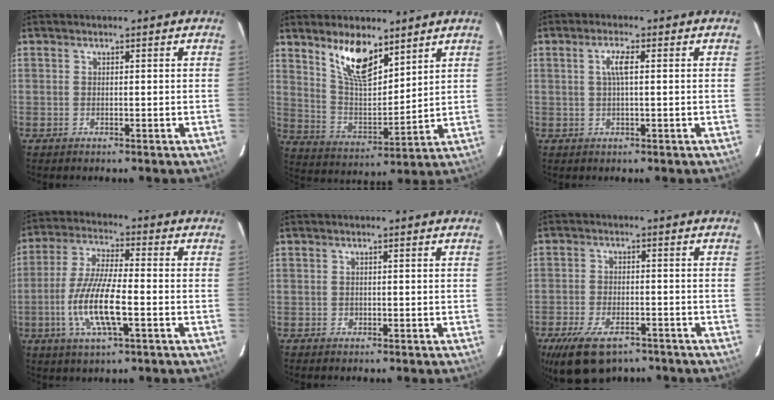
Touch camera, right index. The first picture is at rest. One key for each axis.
{"total": 11.9, "fx": 8.1, "fy": 4.5, "fz": 7.5, "tx": -0.134, "ty": -0.003, "tz": 0.160}
{"total": 2.9, "fx": 0.5, "fy": 0.3, "fz": 2.8, "tx": -0.057, "ty": 0.004, "tz": 0.009}
{"total": 12.7, "fx": -3.6, "fy": 2.9, "fz": 11.8, "tx": -0.242, "ty": -0.007, "tz": -0.071}
{"total": 0.7, "fx": -0.2, "fy": 0.7, "fz": 0.1, "tx": 0.002, "ty": 0.000, "tz": -0.001}
{"total": 12.6, "fx": -8.5, "fy": 6.1, "fz": 7.1, "tx": -0.163, "ty": -0.023, "tz": -0.141}